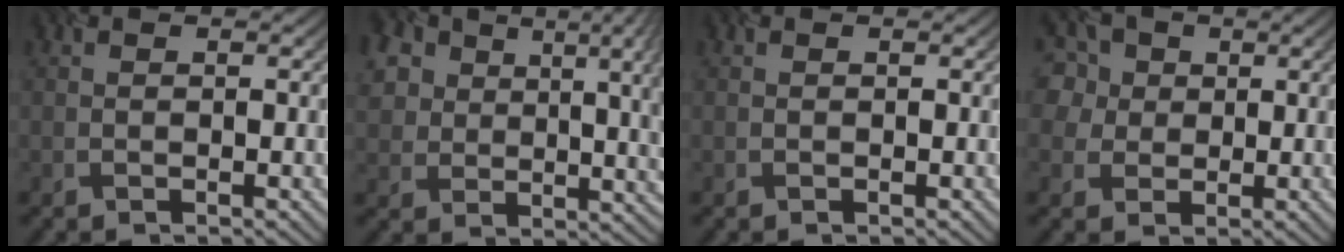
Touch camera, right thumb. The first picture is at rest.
{"total": 12.9, "force": [5.2, 7.9, 8.8], "torque": [-0.157, -0.001, 0.104]}
{"total": 0.0}
{"total": 6.9, "force": [2.7, 6.0, 2.1], "torque": [-0.075, 0.033, 0.025]}